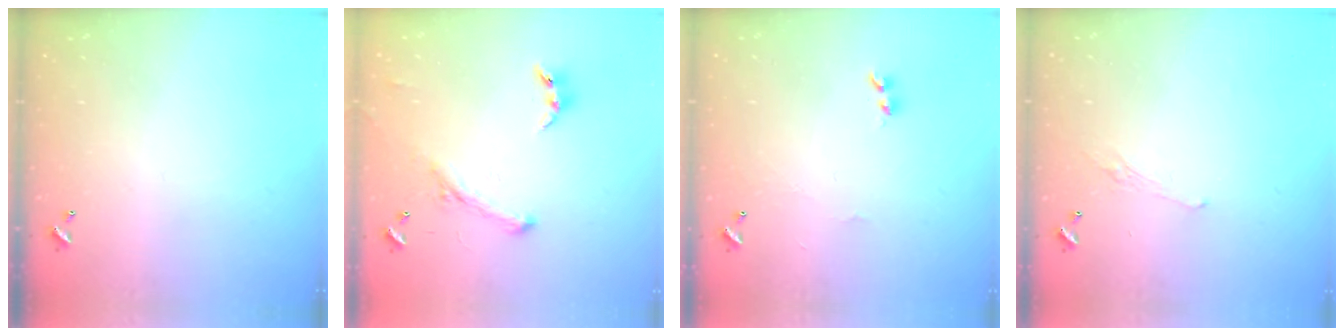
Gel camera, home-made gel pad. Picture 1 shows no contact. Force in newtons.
{"total": 0.0}
{"total": 2.7, "press": 2.7, "slide": 0.7}
{"total": 0.5, "press": 0.2, "slide": 0.5}